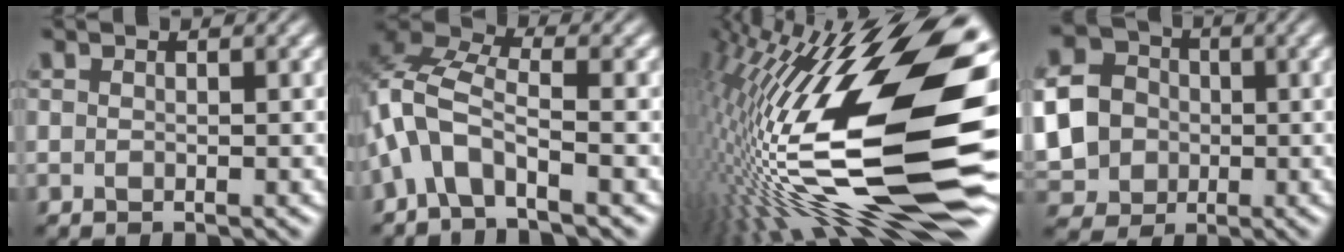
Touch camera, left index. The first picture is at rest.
{"total": 6.0, "force": [-2.3, 2.5, 5.0], "torque": [-0.116, 0.012, -0.061]}
{"total": 19.2, "force": [-2.2, 5.1, 18.4], "torque": [-0.315, 0.027, -0.056]}
{"total": 8.9, "force": [-0.8, 7.7, 4.3], "torque": [-0.107, -0.008, -0.034]}